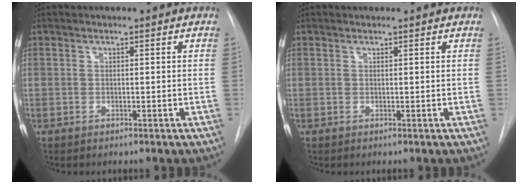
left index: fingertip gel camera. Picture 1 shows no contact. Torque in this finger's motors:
{"motor_torque": [0.07, 0.32, -0.06, -0.01]}